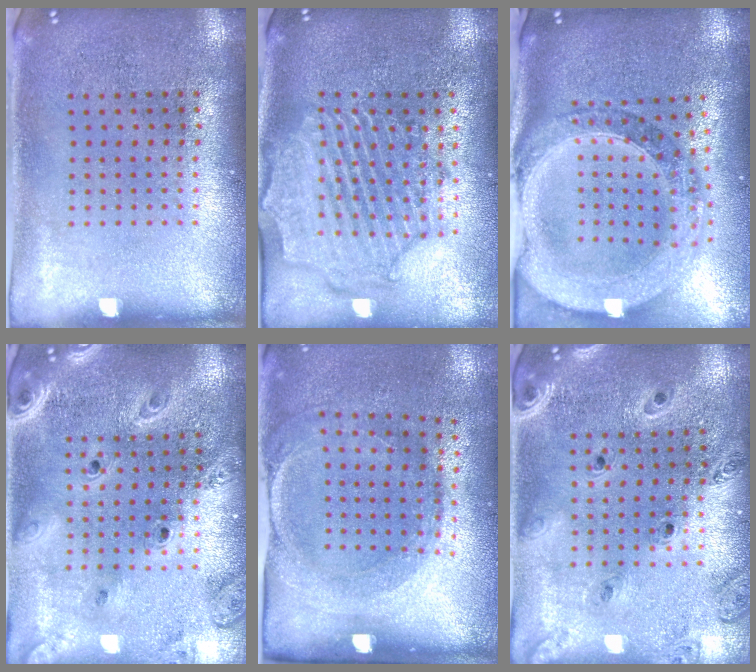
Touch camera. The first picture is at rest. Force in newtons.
{"total": 2.2, "press": 2.1, "slide": 0.8}
{"total": 2.3, "press": 2.1, "slide": 1.0}
{"total": 2.7, "press": 2.3, "slide": 1.4}
{"total": 1.7, "press": 1.3, "slide": 1.1}
{"total": 1.3, "press": 1.3, "slide": 0.2}